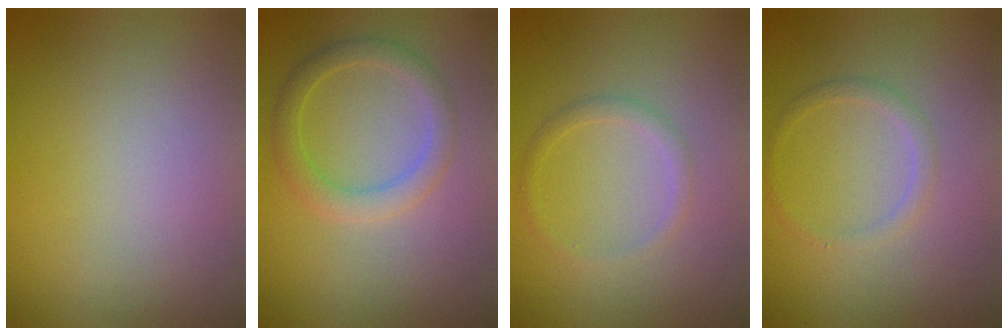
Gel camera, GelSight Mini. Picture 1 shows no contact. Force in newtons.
{"total": 2.7, "press": 2.7, "slide": 0.1}
{"total": 1.3, "press": 1.3, "slide": 0.1}
{"total": 1.3, "press": 1.3, "slide": 0.1}